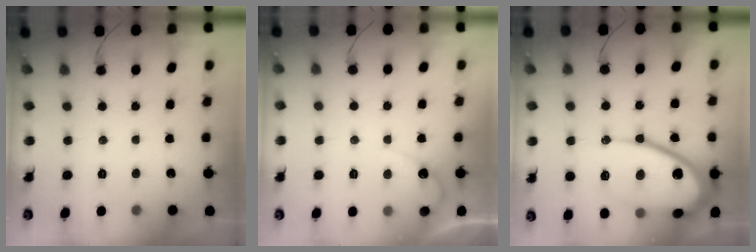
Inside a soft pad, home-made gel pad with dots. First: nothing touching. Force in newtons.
{"total": 5.6, "press": 5.6, "slide": 0.3}
{"total": 21.2, "press": 21.2, "slide": 1.8}